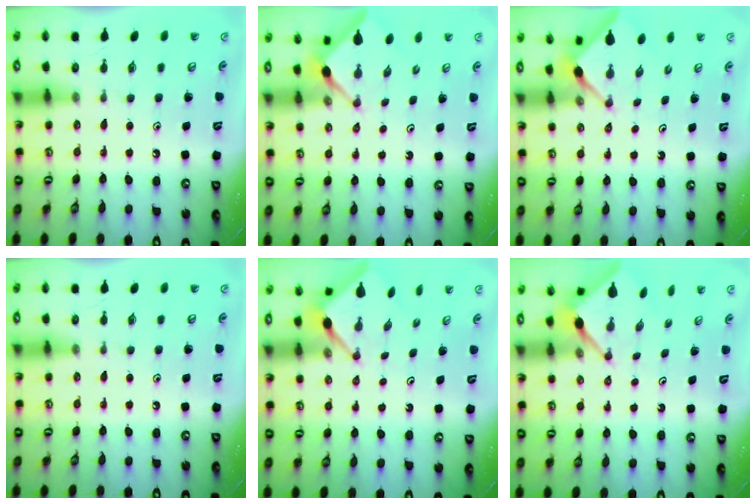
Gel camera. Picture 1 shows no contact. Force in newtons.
{"total": 3.0, "press": 2.9, "slide": 0.3}
{"total": 2.9, "press": 2.9, "slide": 0.3}
{"total": 0.0}
{"total": 2.7, "press": 2.7, "slide": 0.1}
{"total": 2.9, "press": 2.9, "slide": 0.2}